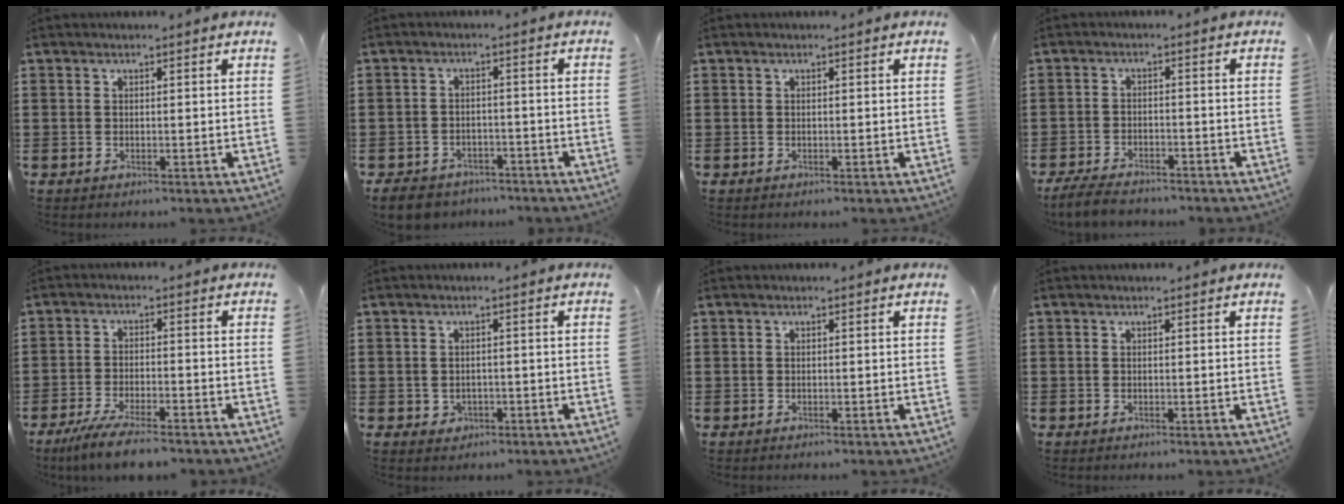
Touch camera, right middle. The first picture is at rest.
{"total": 4.2, "force": [-4.0, 1.1, 0.5], "torque": [-0.023, 0.003, -0.085]}
{"total": 0.0}
{"total": 4.4, "force": [-4.1, 0.8, 1.3], "torque": [-0.034, -0.003, -0.083]}
{"total": 5.6, "force": [-4.8, 0.4, 2.9], "torque": [-0.067, -0.013, -0.092]}
{"total": 1.3, "force": [-0.4, 1.1, 0.4], "torque": [-0.013, 0.001, -0.011]}
{"total": 0.0}
{"total": 0.0}